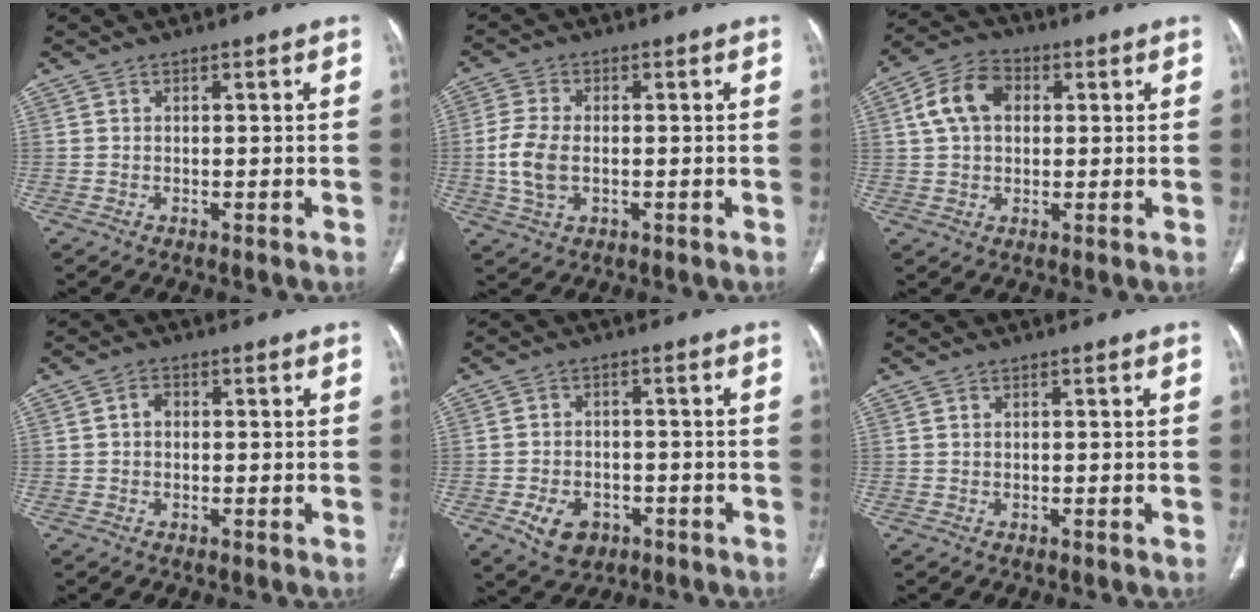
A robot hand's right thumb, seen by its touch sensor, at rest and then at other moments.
{"total": 7.1, "force": [-0.9, 4.3, 5.6], "torque": [-0.131, 0.002, -0.017]}
{"total": 9.4, "force": [2.1, 6.7, 6.3], "torque": [-0.113, 0.019, 0.031]}
{"total": 1.8, "force": [0.0, 1.5, 1.1], "torque": [-0.012, 0.009, -0.004]}
{"total": 7.1, "force": [-3.2, 5.1, 3.7], "torque": [-0.056, 0.022, -0.043]}
{"total": 0.0}